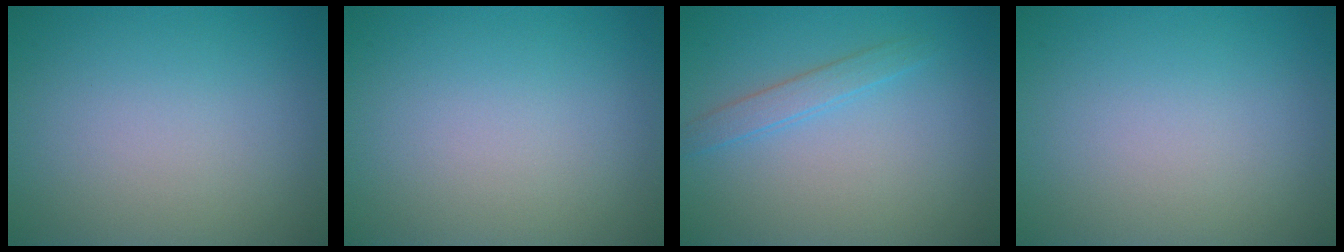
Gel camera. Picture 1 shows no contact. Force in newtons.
{"total": 0.0}
{"total": 1.7, "press": 1.7, "slide": 0.1}
{"total": 0.0}